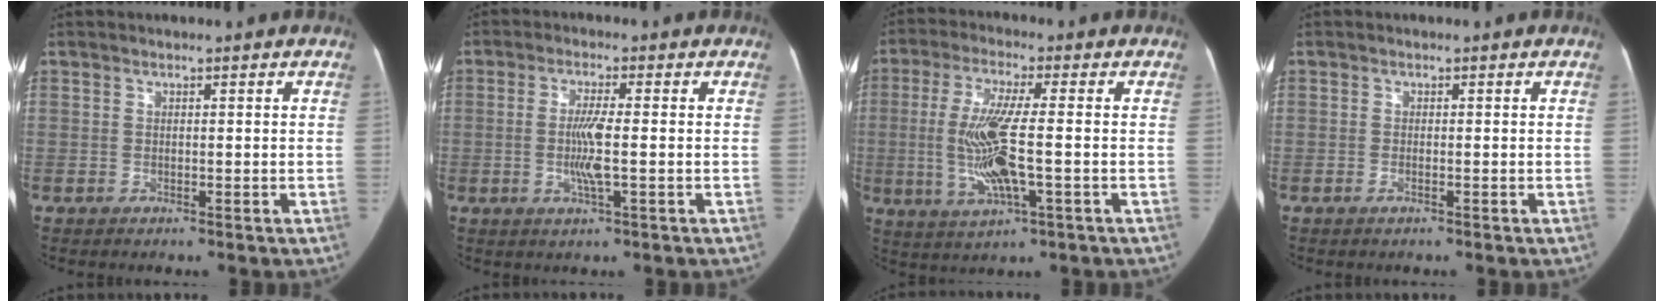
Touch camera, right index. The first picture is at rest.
{"total": 5.3, "force": [-0.8, 0.4, 5.3], "torque": [-0.107, -0.006, -0.015]}
{"total": 10.8, "force": [-1.5, 1.6, 10.6], "torque": [-0.223, -0.008, -0.029]}
{"total": 0.9, "force": [-0.5, 0.4, 0.7], "torque": [-0.013, 0.000, -0.007]}